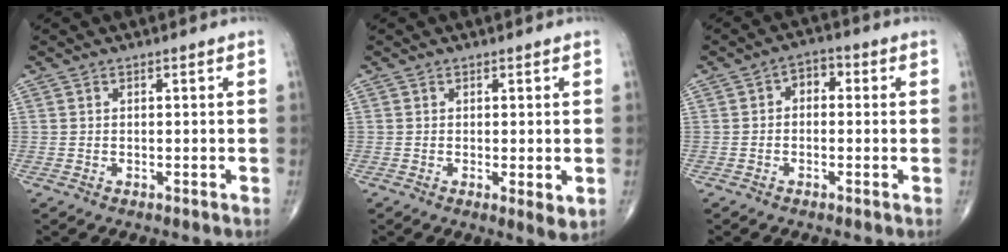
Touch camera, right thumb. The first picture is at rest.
{"total": 2.9, "force": [-0.3, 0.8, 2.8], "torque": [-0.043, -0.012, -0.005]}
{"total": 3.7, "force": [0.3, 2.6, 2.6], "torque": [-0.012, 0.016, -0.009]}